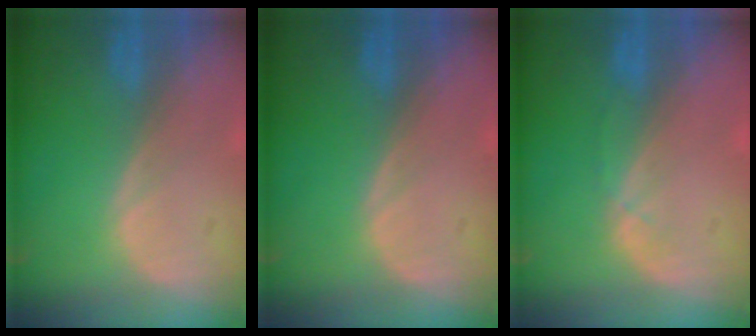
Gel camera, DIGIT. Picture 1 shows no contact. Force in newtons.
{"total": 0.0}
{"total": 1.1, "press": 1.1, "slide": 0.2}